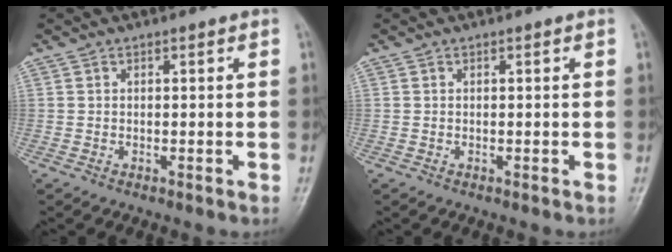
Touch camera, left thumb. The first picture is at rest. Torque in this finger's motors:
{"motor_torque": [0.00, 0.00, 0.00, 0.00, 0.00]}